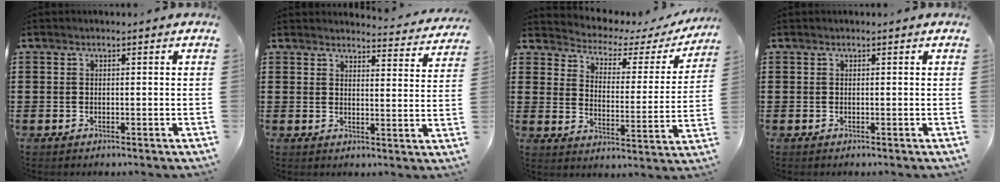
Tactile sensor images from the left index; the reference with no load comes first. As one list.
[{"total": 3.6, "force": [3.6, 0.0, 0.5], "torque": [-0.008, -0.028, 0.059]}, {"total": 3.0, "force": [2.6, 1.3, 0.8], "torque": [-0.037, -0.024, 0.034]}, {"total": 0.0}]